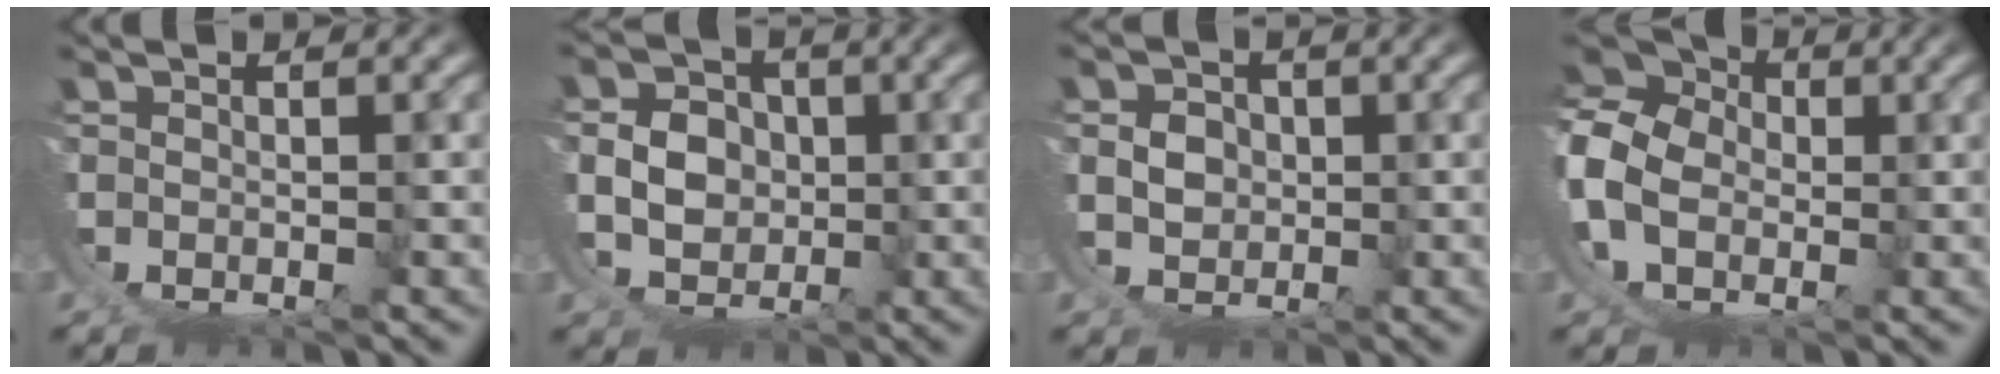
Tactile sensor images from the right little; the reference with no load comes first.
{"total": 5.4, "force": [1.9, 4.1, 2.8], "torque": [-0.066, -0.015, 0.042]}
{"total": 3.0, "force": [1.9, 1.9, 1.4], "torque": [-0.030, -0.008, 0.038]}
{"total": 13.1, "force": [2.7, 11.0, 6.5], "torque": [-0.175, -0.013, 0.033]}